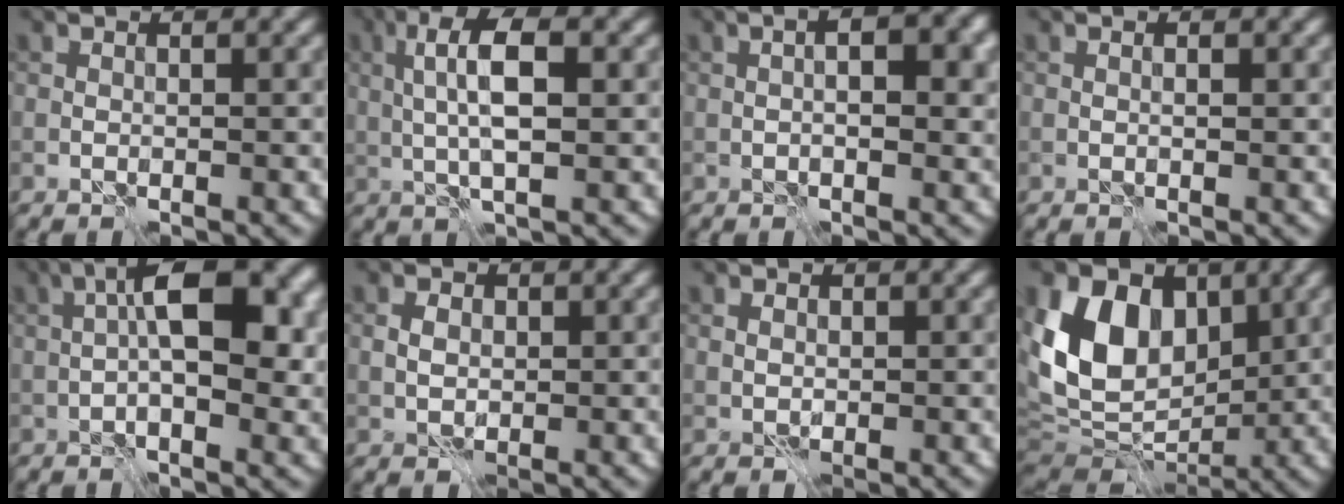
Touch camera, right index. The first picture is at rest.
{"total": 5.7, "force": [0.8, 1.7, 5.3], "torque": [-0.104, 0.007, 0.012]}
{"total": 4.7, "force": [0.6, 2.0, 4.2], "torque": [-0.051, 0.010, 0.003]}
{"total": 0.5, "force": [0.1, 0.1, 0.5], "torque": [-0.009, 0.001, 0.002]}
{"total": 8.3, "force": [0.7, 3.1, 7.7], "torque": [-0.115, 0.022, -0.001]}
{"total": 2.0, "force": [0.1, 1.5, 1.2], "torque": [-0.021, 0.004, 0.001]}
{"total": 0.9, "force": [0.2, 0.8, 0.5], "torque": [-0.010, 0.004, 0.003]}
{"total": 12.0, "force": [2.7, 8.6, 7.9], "torque": [-0.153, 0.011, 0.040]}